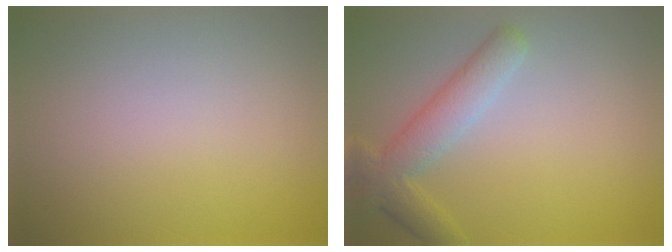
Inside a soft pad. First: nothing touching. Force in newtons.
{"total": 4.0, "press": 4.0, "slide": 0.4}